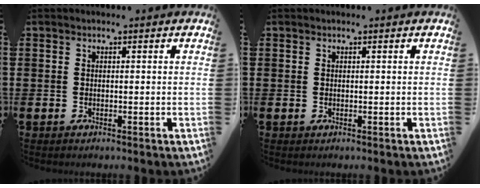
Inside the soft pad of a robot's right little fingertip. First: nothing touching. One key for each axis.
{"total": 0.0}